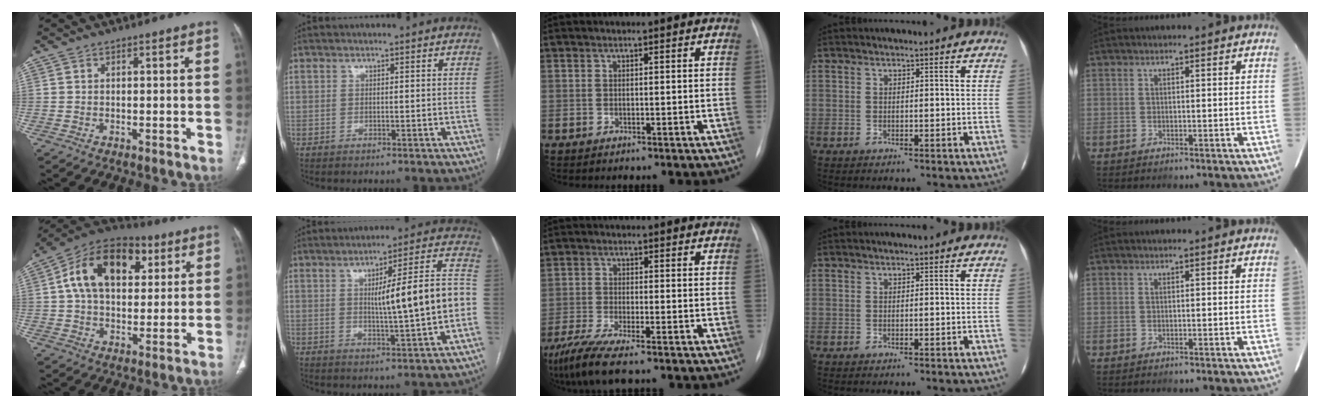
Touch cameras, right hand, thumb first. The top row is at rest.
{"thumb": {"total": 18.3, "force": [5.5, 11.8, 12.9], "torque": [-0.185, 0.009, 0.082]}, "index": {"total": 13.5, "force": [-0.8, 0.7, 13.5], "torque": [-0.185, 0.026, -0.008]}, "middle": {"total": 8.2, "force": [-6.2, 0.8, 5.3], "torque": [-0.106, -0.024, -0.109]}}